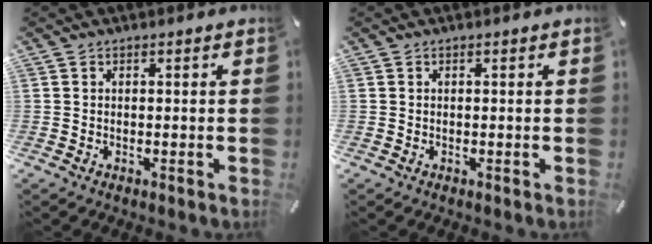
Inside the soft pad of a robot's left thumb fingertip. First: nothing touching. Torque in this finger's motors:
{"motor_torque": [0.00, 0.01, -0.01, 0.00, 0.00]}